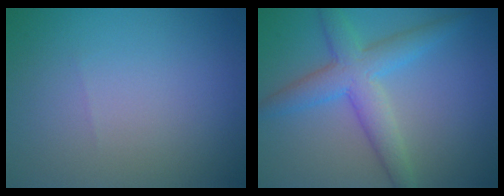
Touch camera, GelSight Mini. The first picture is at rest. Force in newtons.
{"total": 4.8, "press": 4.8, "slide": 0.2}